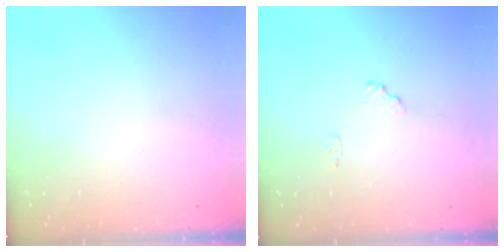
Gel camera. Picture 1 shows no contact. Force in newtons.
{"total": 6.2, "press": 6.2, "slide": 0.2}